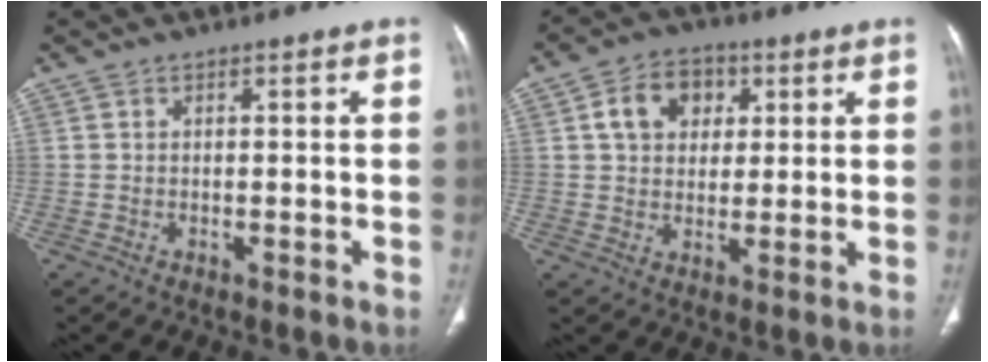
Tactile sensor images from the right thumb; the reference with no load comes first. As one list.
[{"total": 9.1, "force": [2.8, 7.0, 5.0], "torque": [-0.051, -0.001, 0.043]}]